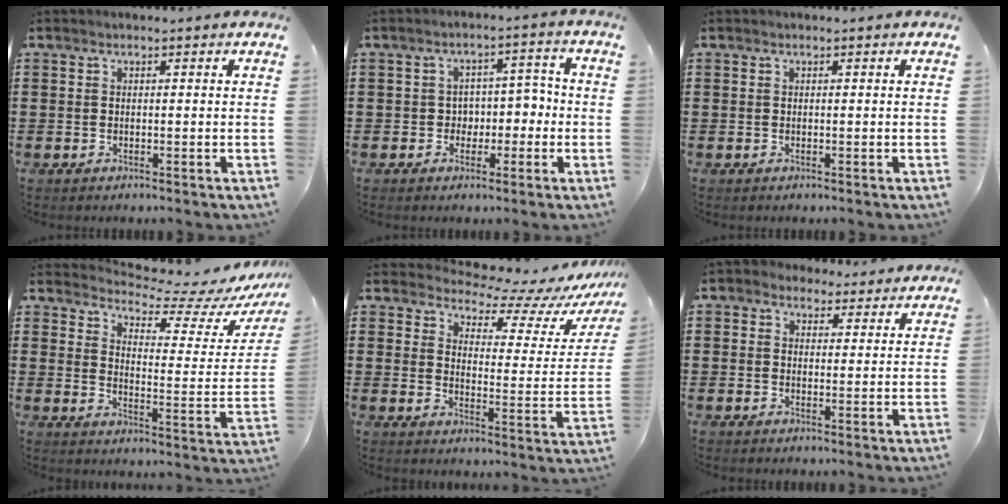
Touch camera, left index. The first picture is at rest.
{"total": 4.0, "force": [-0.8, 3.5, 1.8], "torque": [-0.041, 0.008, -0.022]}
{"total": 0.0}
{"total": 6.0, "force": [5.7, 0.5, 2.0], "torque": [-0.046, -0.052, 0.091]}
{"total": 6.8, "force": [6.4, 1.2, 2.1], "torque": [-0.051, -0.050, 0.105]}
{"total": 3.1, "force": [2.5, 1.9, 0.4], "torque": [-0.019, 0.005, 0.046]}